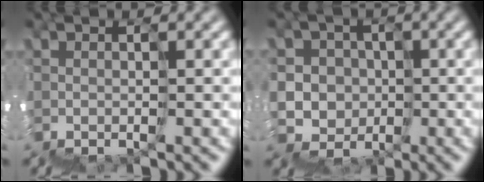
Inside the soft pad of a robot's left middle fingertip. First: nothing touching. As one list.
[{"total": 3.9, "force": [-0.6, 3.8, -0.7], "torque": [0.042, 0.019, -0.021]}]